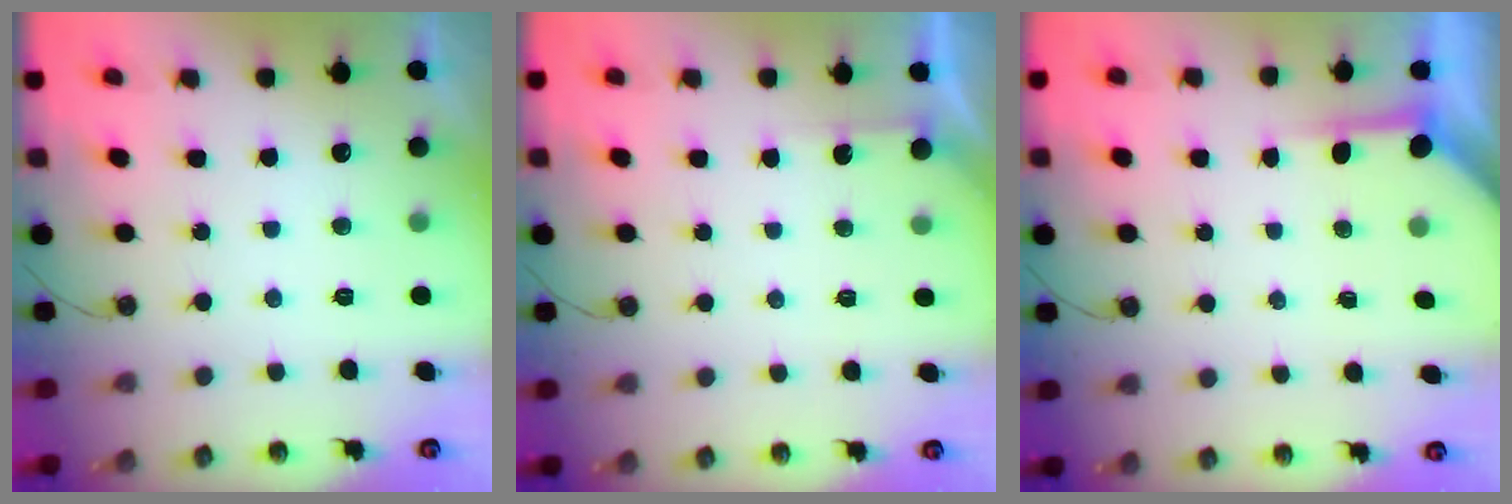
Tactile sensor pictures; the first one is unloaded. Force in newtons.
{"total": 2.8, "press": 2.8, "slide": 0.3}
{"total": 3.6, "press": 3.6, "slide": 0.5}